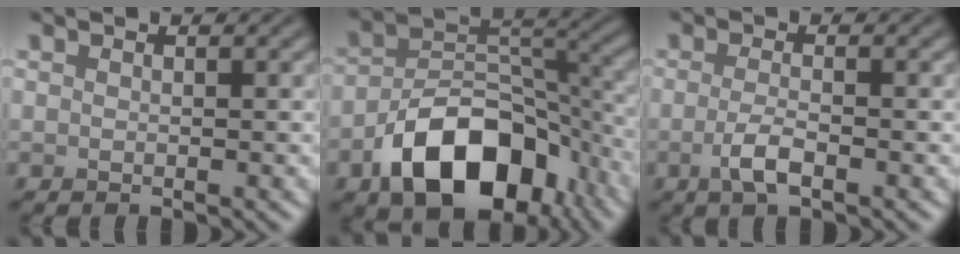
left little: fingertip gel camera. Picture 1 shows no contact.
{"total": 11.5, "force": [-5.9, 6.8, 7.2], "torque": [-0.115, 0.001, -0.106]}
{"total": 2.5, "force": [-1.0, 0.7, 2.2], "torque": [-0.047, 0.000, -0.025]}